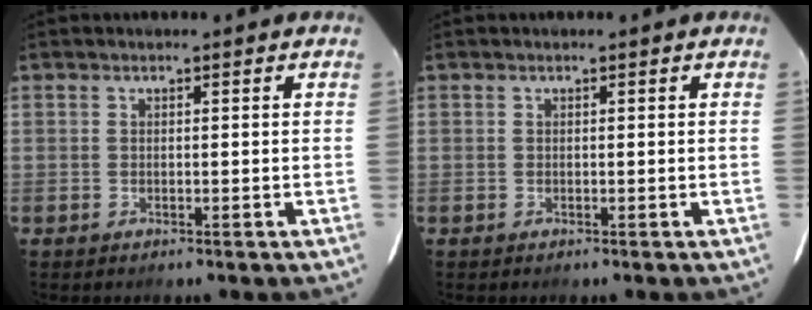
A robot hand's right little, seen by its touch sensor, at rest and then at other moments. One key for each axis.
{"total": 0.0}